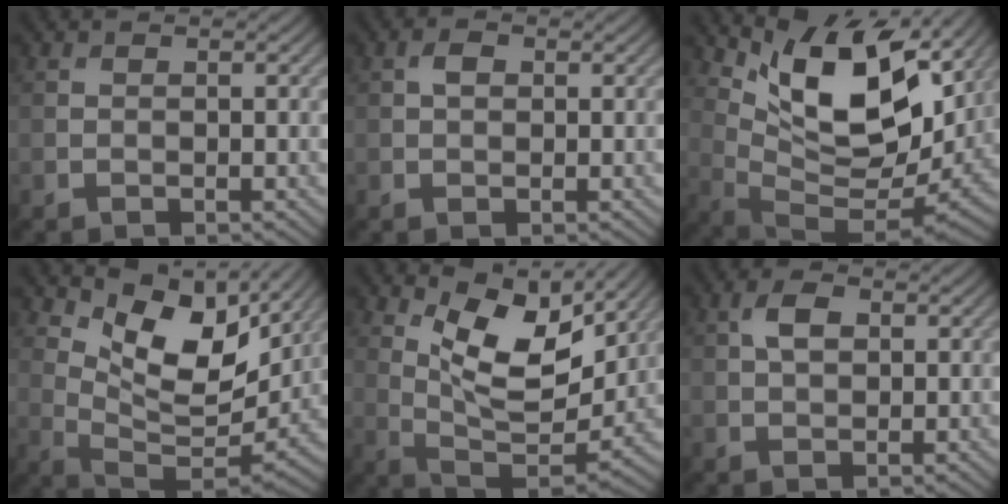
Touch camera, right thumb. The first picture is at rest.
{"total": 1.4, "force": [0.3, 1.0, 1.0], "torque": [-0.019, 0.003, 0.002]}
{"total": 13.1, "force": [6.8, 5.3, 10.0], "torque": [-0.186, -0.006, 0.138]}
{"total": 11.7, "force": [6.7, 5.3, 8.0], "torque": [-0.168, -0.007, 0.130]}
{"total": 11.4, "force": [6.0, 4.5, 8.5], "torque": [-0.175, -0.010, 0.114]}
{"total": 2.9, "force": [0.8, 1.7, 2.2], "torque": [-0.047, 0.005, 0.013]}